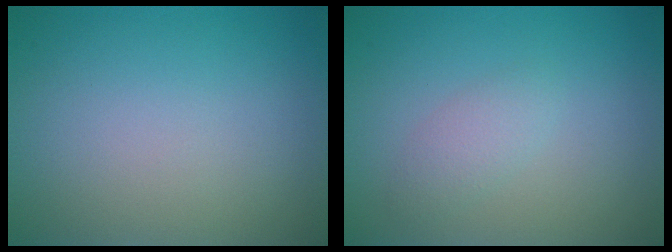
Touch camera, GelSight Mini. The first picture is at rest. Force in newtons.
{"total": 1.5, "press": 1.5, "slide": 0.0}